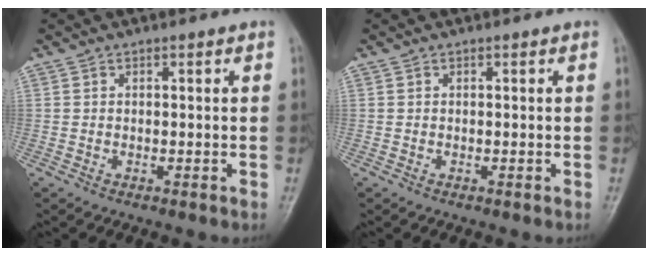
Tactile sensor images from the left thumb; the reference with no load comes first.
{"total": 0.0}